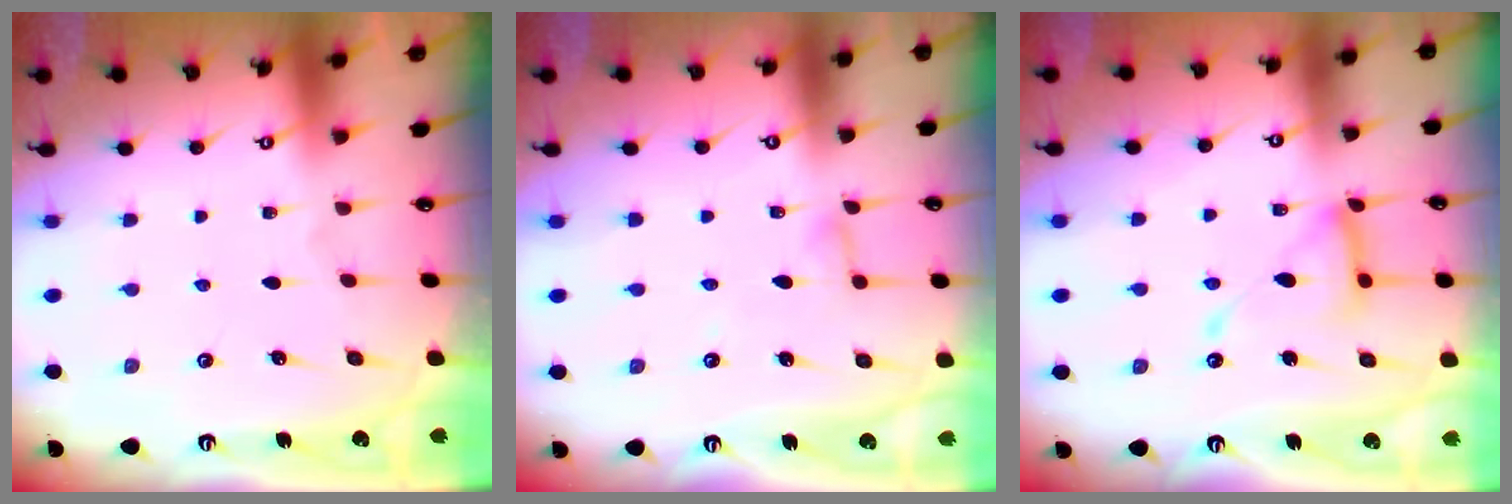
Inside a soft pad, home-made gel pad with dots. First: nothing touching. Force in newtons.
{"total": 3.4, "press": 3.4, "slide": 0.3}
{"total": 14.3, "press": 14.3, "slide": 1.5}